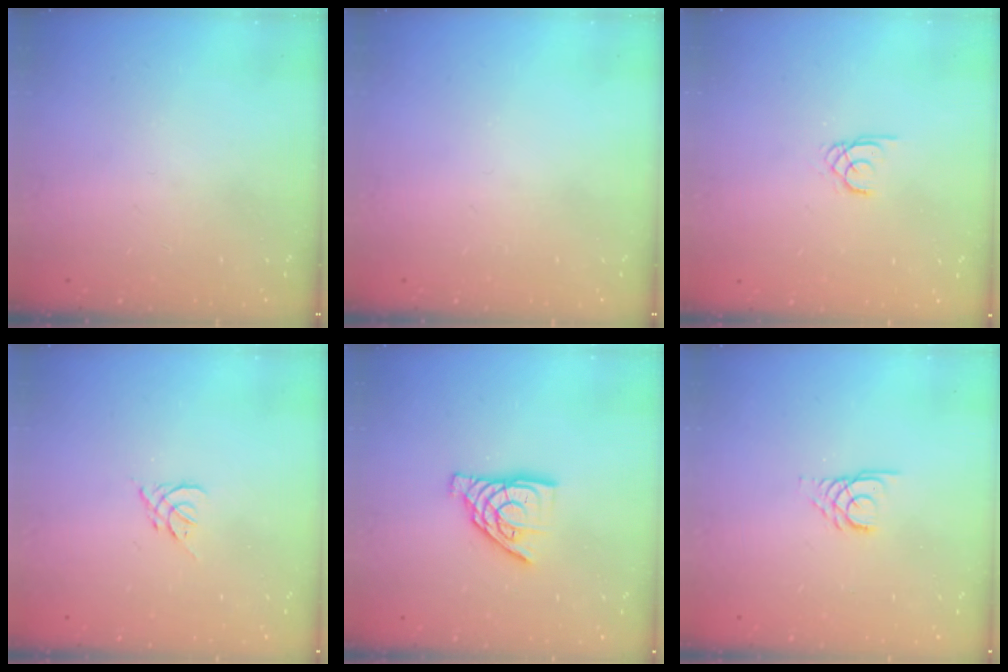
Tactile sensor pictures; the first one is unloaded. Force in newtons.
{"total": 0.0}
{"total": 1.3, "press": 1.3, "slide": 0.1}
{"total": 1.3, "press": 1.2, "slide": 0.6}
{"total": 10.8, "press": 10.8, "slide": 0.8}
{"total": 3.0, "press": 2.9, "slide": 0.3}